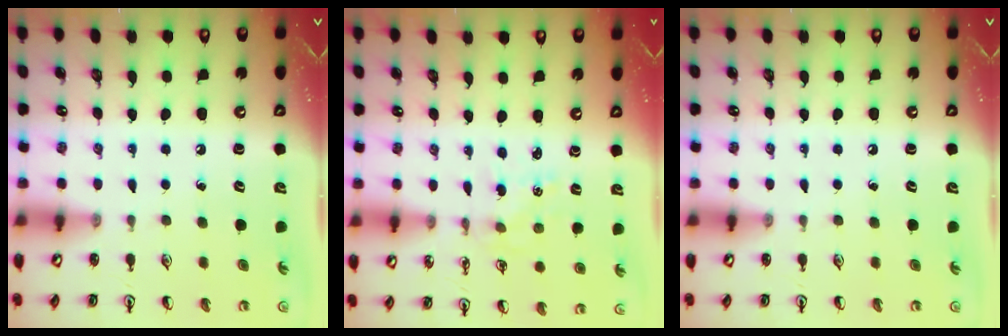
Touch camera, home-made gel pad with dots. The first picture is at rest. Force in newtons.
{"total": 1.6, "press": 1.5, "slide": 0.2}
{"total": 0.0}